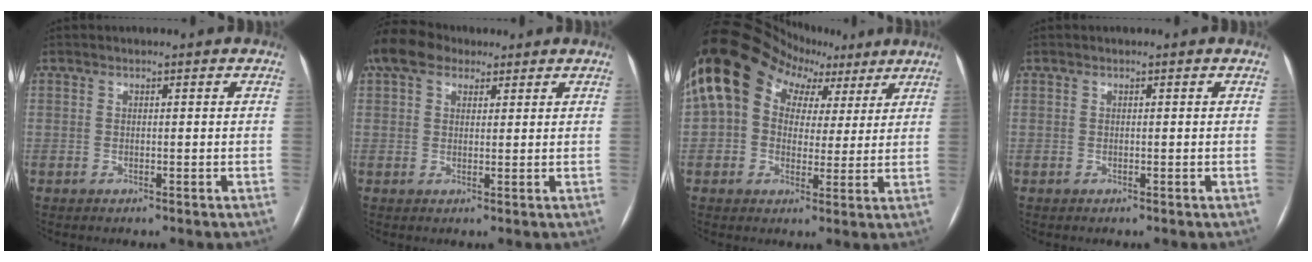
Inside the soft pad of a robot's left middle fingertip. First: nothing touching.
{"total": 7.9, "force": [5.6, 4.4, 3.4], "torque": [-0.071, 0.043, 0.105]}
{"total": 18.8, "force": [8.1, 13.8, 9.9], "torque": [-0.204, 0.097, 0.140]}
{"total": 0.0}